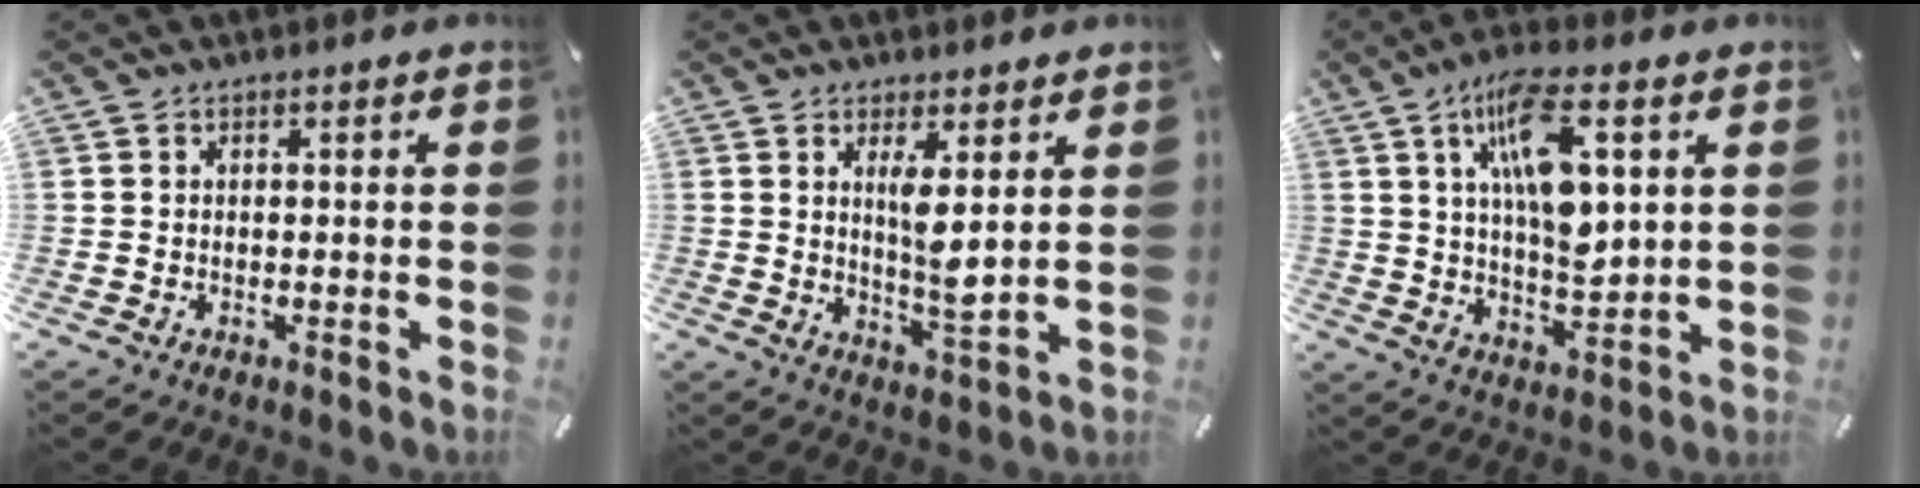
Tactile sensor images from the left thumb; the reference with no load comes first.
{"total": 7.0, "force": [2.5, 1.9, 6.3], "torque": [-0.118, -0.026, 0.035]}
{"total": 14.7, "force": [5.7, 5.7, 12.3], "torque": [-0.223, -0.010, 0.091]}